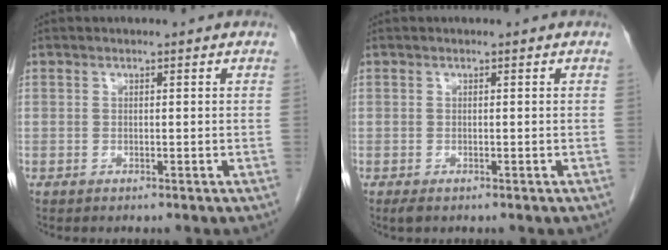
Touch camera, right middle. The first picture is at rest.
{"total": 1.1, "force": [-0.6, 0.4, 0.7], "torque": [-0.012, -0.002, -0.006]}